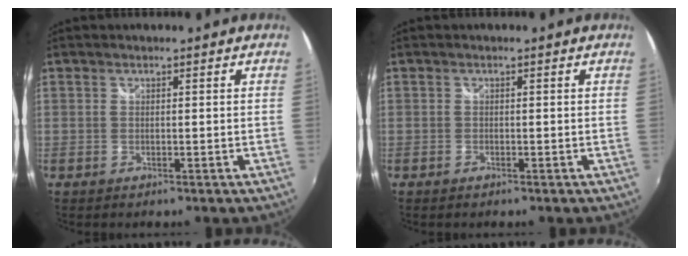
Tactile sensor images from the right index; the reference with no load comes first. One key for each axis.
{"total": 0.5, "fx": -0.4, "fy": 0.2, "fz": 0.2, "tx": -0.006, "ty": 0.001, "tz": -0.007}